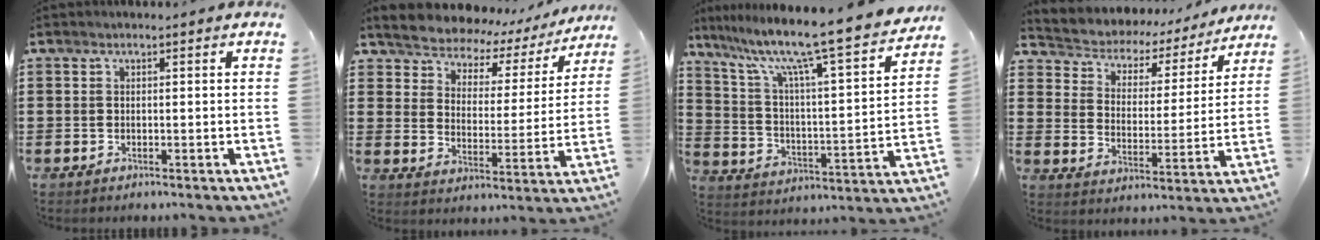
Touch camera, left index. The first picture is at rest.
{"total": 4.4, "force": [4.3, 1.0, 0.2], "torque": [-0.033, -0.039, 0.069]}
{"total": 11.7, "force": [9.7, -0.2, 6.4], "torque": [-0.153, -0.078, 0.153]}
{"total": 3.8, "force": [3.4, 1.7, 0.3], "torque": [-0.033, -0.028, 0.049]}